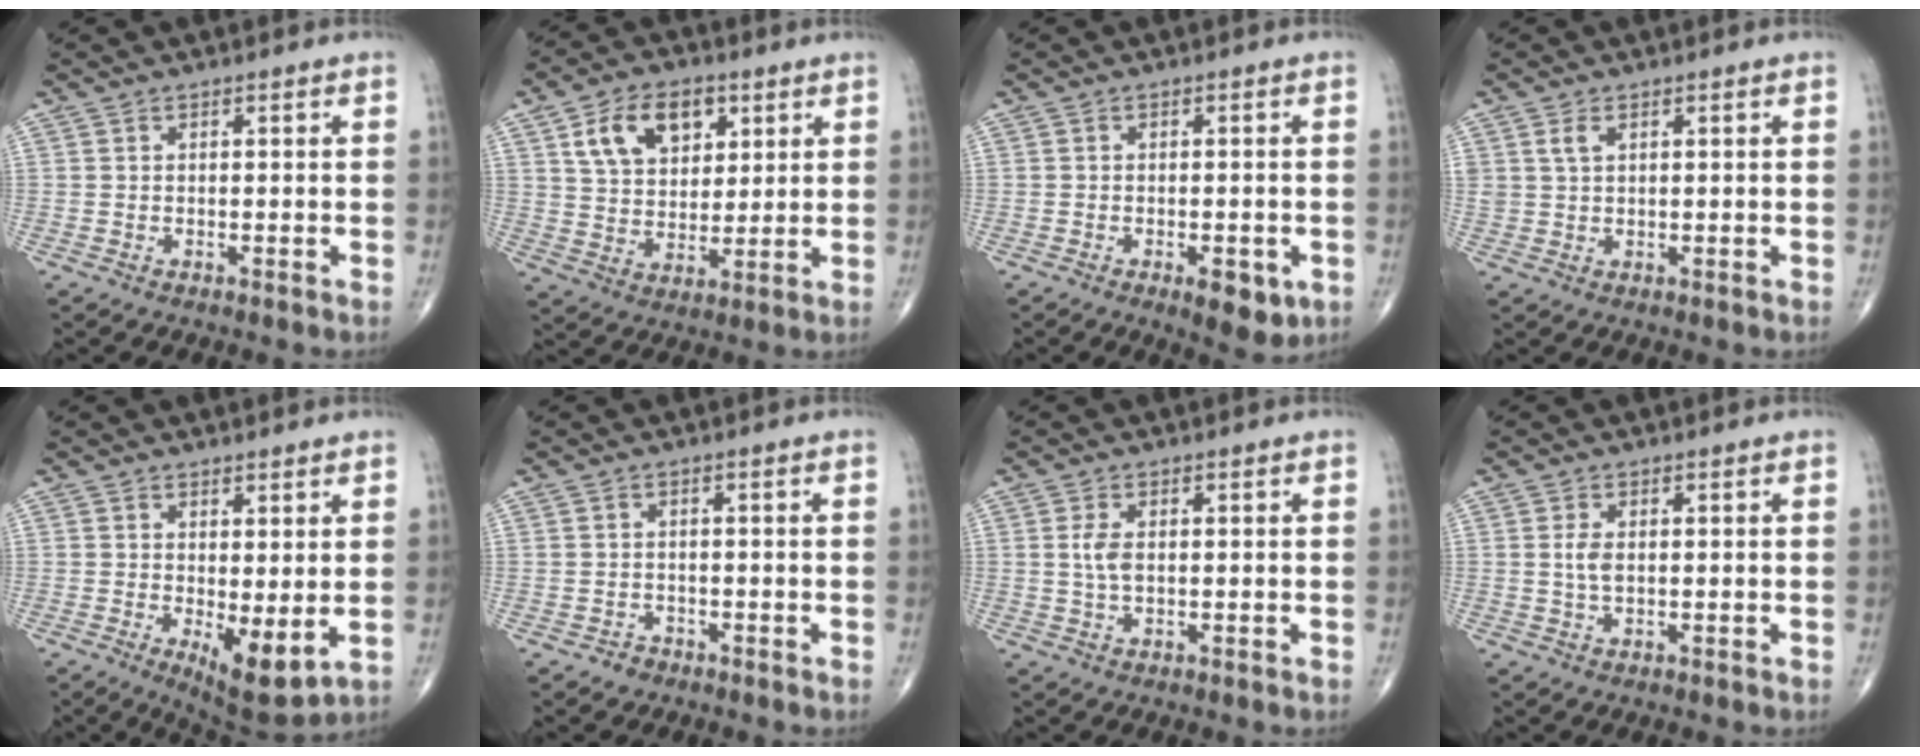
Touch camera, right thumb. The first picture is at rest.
{"total": 12.4, "force": [5.2, 8.2, 7.7], "torque": [-0.097, -0.013, 0.096]}
{"total": 5.8, "force": [-2.2, 2.5, 4.8], "torque": [-0.055, -0.004, -0.024]}
{"total": 2.3, "force": [1.1, 1.4, 1.5], "torque": [-0.030, 0.000, 0.025]}
{"total": 7.9, "force": [-0.7, 3.0, 7.3], "torque": [-0.105, -0.024, 0.001]}
{"total": 1.7, "force": [-1.1, 1.3, 0.2], "torque": [0.001, 0.007, -0.018]}
{"total": 3.1, "force": [0.3, 1.6, 2.7], "torque": [-0.056, 0.001, 0.005]}
{"total": 2.5, "force": [0.2, 1.3, 2.2], "torque": [-0.046, 0.001, 0.003]}